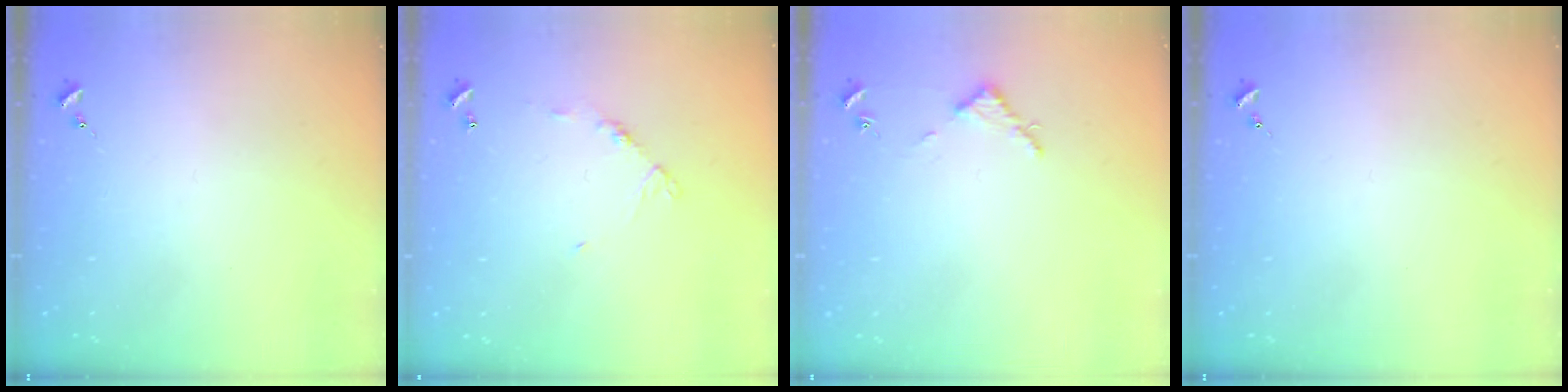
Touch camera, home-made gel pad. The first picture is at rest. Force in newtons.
{"total": 6.2, "press": 6.2, "slide": 0.4}
{"total": 2.8, "press": 2.8, "slide": 0.3}
{"total": 0.0}